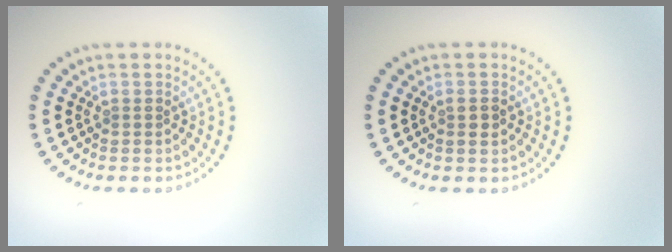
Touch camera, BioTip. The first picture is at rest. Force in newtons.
{"total": 1.2, "press": 1.1, "slide": 0.4}